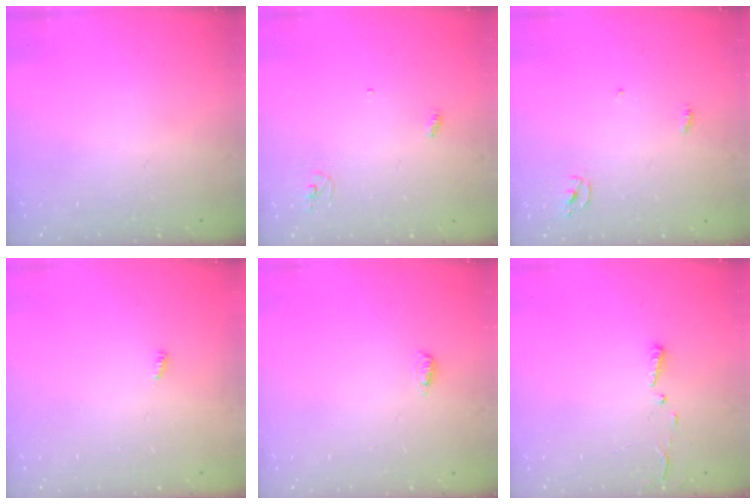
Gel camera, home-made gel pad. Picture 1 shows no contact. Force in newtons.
{"total": 3.0, "press": 2.9, "slide": 0.2}
{"total": 2.5, "press": 2.5, "slide": 0.1}
{"total": 2.5, "press": 2.5, "slide": 0.2}
{"total": 4.4, "press": 4.1, "slide": 1.5}
{"total": 3.0, "press": 2.9, "slide": 0.3}